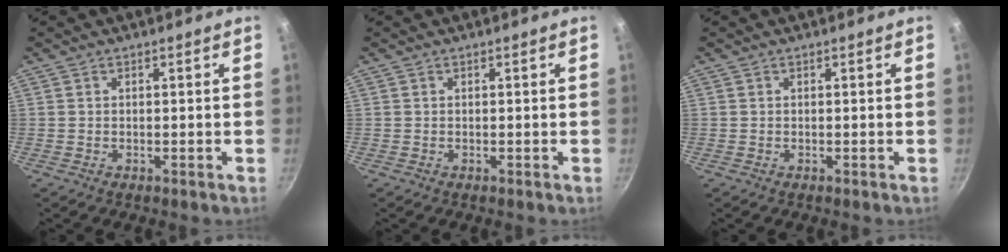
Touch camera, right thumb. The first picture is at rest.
{"total": 0.0}
{"total": 0.0}